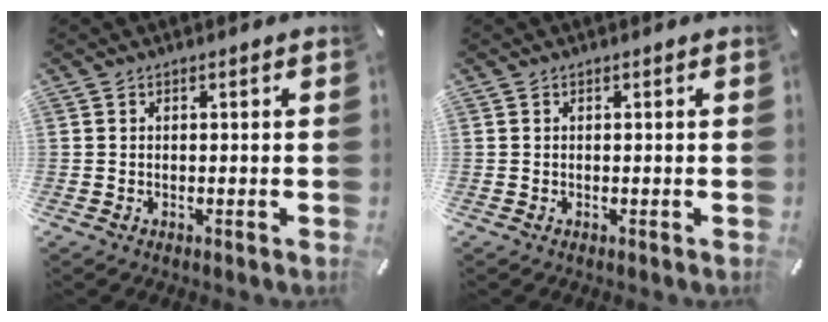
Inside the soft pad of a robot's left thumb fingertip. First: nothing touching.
{"total": 0.0}